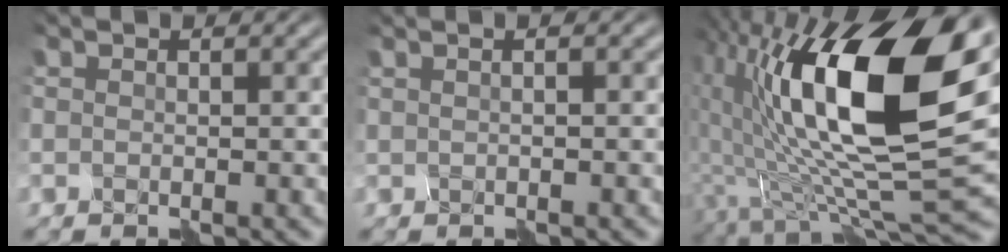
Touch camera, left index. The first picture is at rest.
{"total": 0.6, "force": [0.3, 0.0, 0.6], "torque": [-0.011, -0.007, -0.002]}
{"total": 16.9, "force": [5.0, 6.6, 14.7], "torque": [-0.258, -0.001, 0.079]}